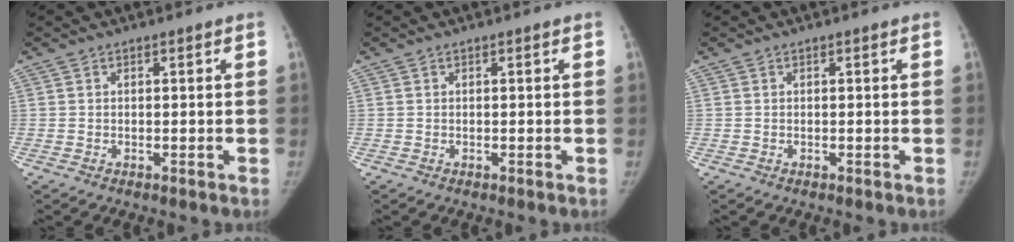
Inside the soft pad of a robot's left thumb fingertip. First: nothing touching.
{"total": 0.0}
{"total": 0.0}